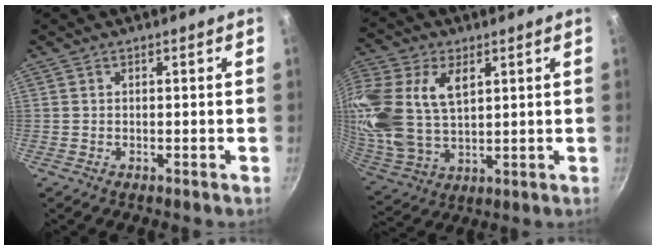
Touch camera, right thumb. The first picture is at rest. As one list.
[{"total": 20.1, "force": [6.3, 12.6, 14.3], "torque": [-0.319, -0.007, 0.128]}]